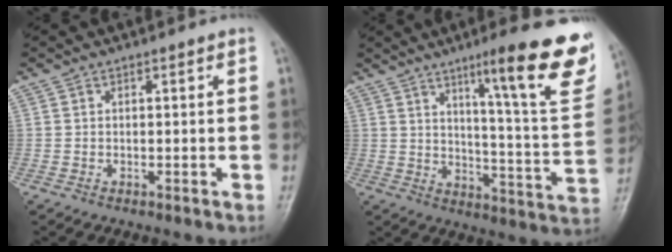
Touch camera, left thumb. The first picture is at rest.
{"total": 22.4, "force": [12.3, 3.3, 18.4], "torque": [-0.218, -0.053, 0.177]}